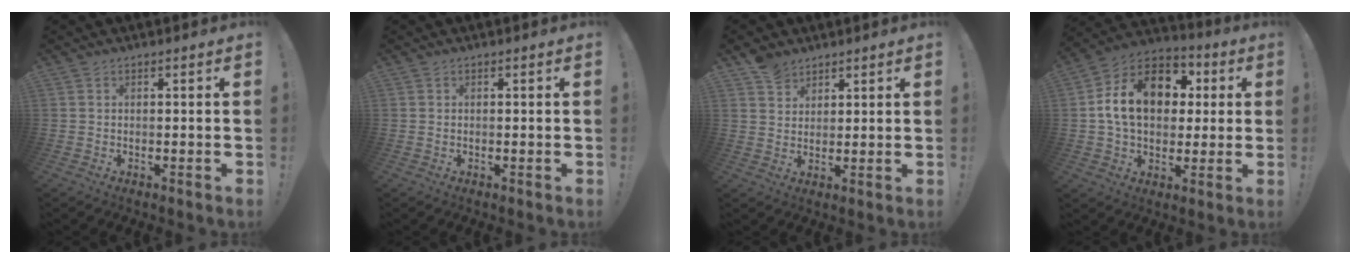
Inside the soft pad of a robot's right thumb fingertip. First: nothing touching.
{"total": 0.0}
{"total": 5.7, "force": [4.4, 3.6, 0.9], "torque": [-0.006, -0.025, 0.083]}
{"total": 18.3, "force": [3.4, 13.4, 11.9], "torque": [-0.178, 0.012, 0.068]}